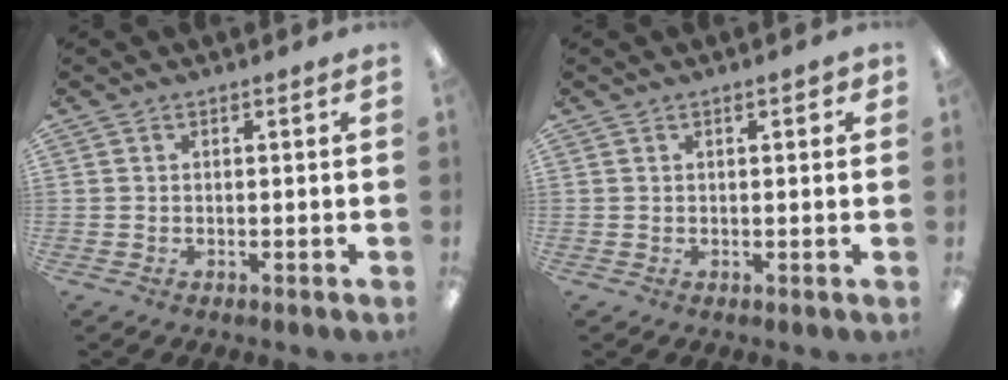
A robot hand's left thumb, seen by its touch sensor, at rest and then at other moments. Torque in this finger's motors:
{"motor_torque": [-0.17, -0.06, -0.28, 0.47, 0.03]}